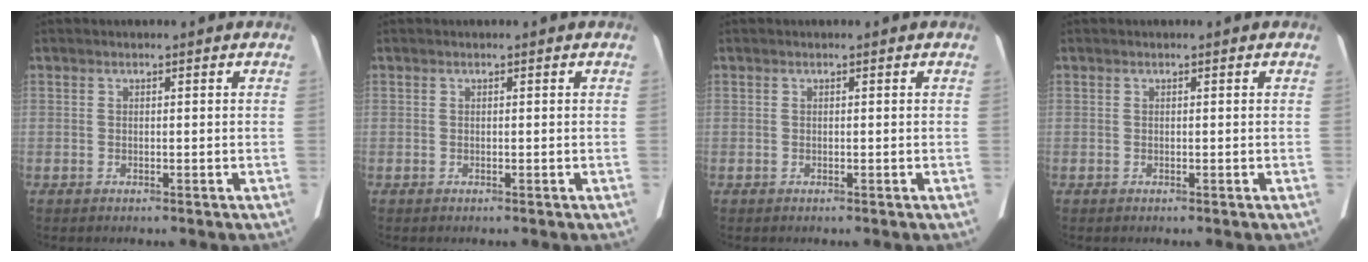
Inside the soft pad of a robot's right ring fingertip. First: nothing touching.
{"total": 0.0}
{"total": 0.0}
{"total": 0.0}